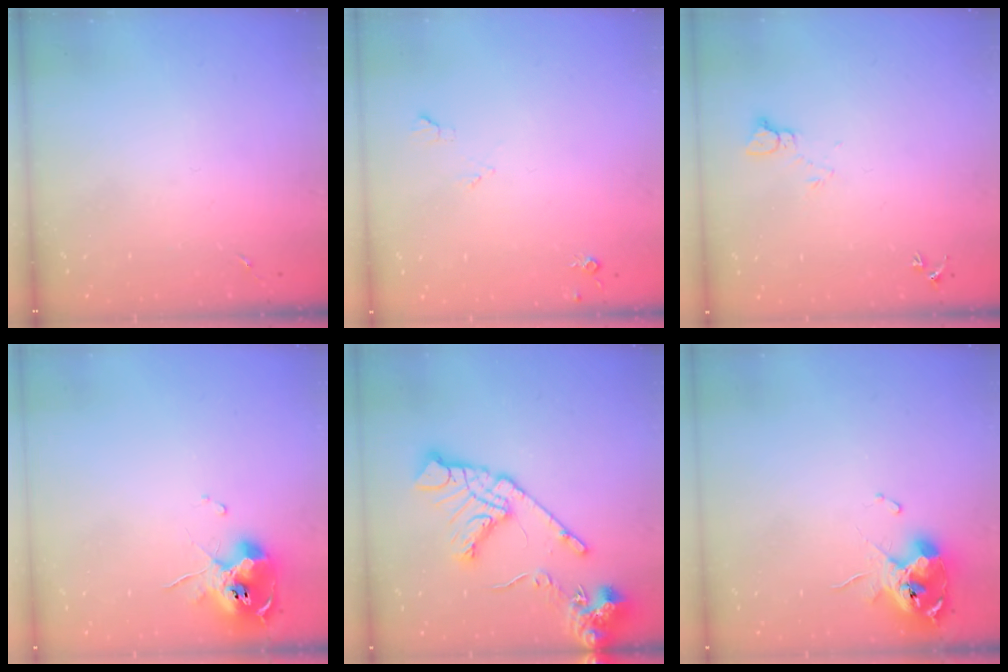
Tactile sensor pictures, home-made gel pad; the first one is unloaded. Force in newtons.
{"total": 5.1, "press": 5.1, "slide": 0.8}
{"total": 4.4, "press": 4.3, "slide": 0.4}
{"total": 10.6, "press": 10.5, "slide": 1.2}
{"total": 18.2, "press": 18.0, "slide": 2.5}
{"total": 11.9, "press": 11.8, "slide": 1.4}